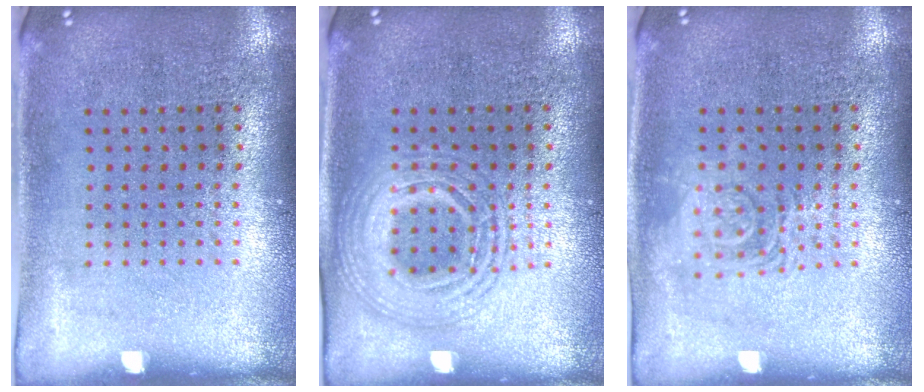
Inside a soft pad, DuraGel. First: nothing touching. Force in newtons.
{"total": 2.6, "press": 2.6, "slide": 0.2}
{"total": 1.2, "press": 1.2, "slide": 0.2}